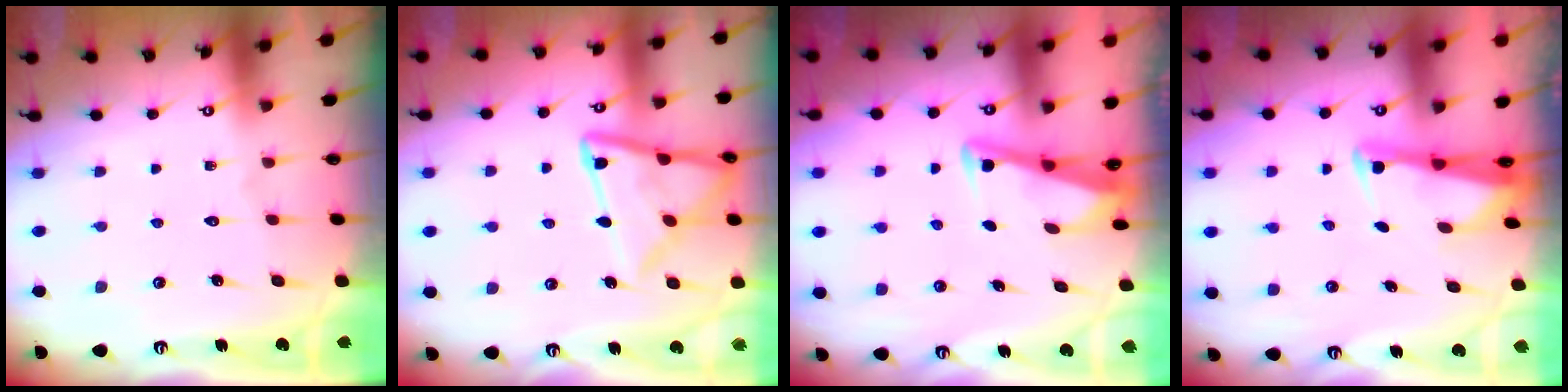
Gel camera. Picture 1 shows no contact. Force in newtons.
{"total": 15.1, "press": 15.1, "slide": 1.3}
{"total": 3.3, "press": 3.3, "slide": 0.3}
{"total": 2.6, "press": 2.5, "slide": 0.6}